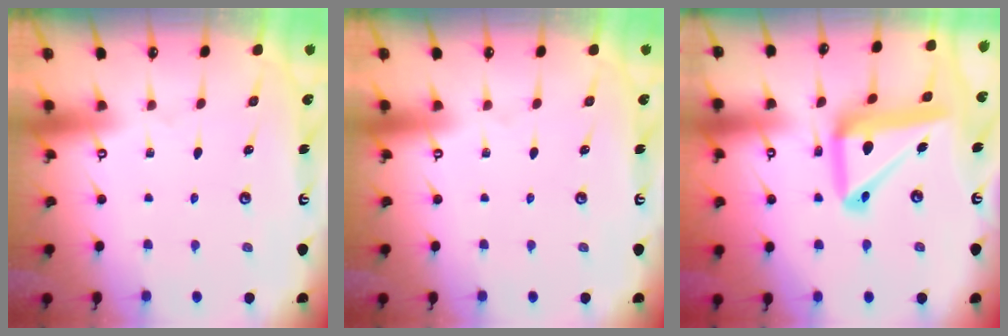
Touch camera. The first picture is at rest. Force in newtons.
{"total": 0.0}
{"total": 16.2, "press": 16.1, "slide": 1.8}